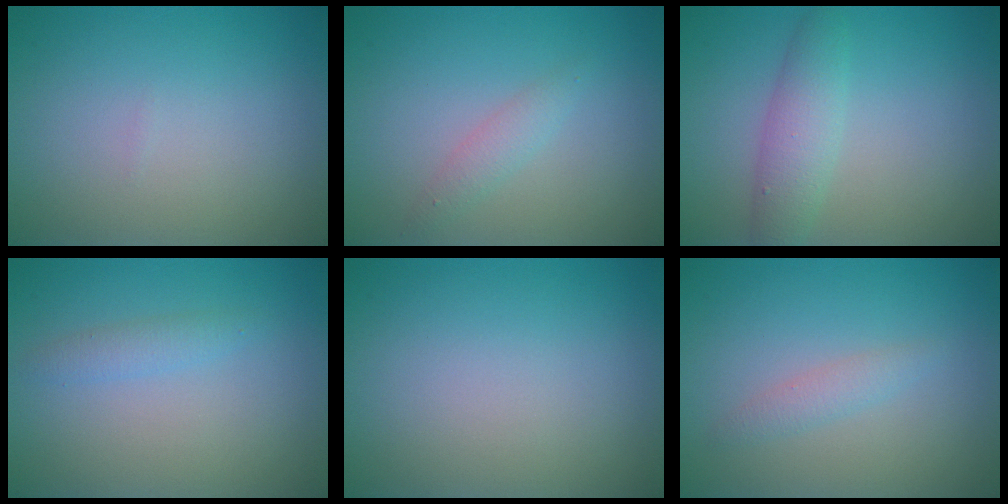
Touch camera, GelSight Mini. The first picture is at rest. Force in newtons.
{"total": 1.4, "press": 1.4, "slide": 0.0}
{"total": 3.1, "press": 3.1, "slide": 0.1}
{"total": 1.3, "press": 1.3, "slide": 0.1}
{"total": 0.0}
{"total": 1.3, "press": 1.3, "slide": 0.0}